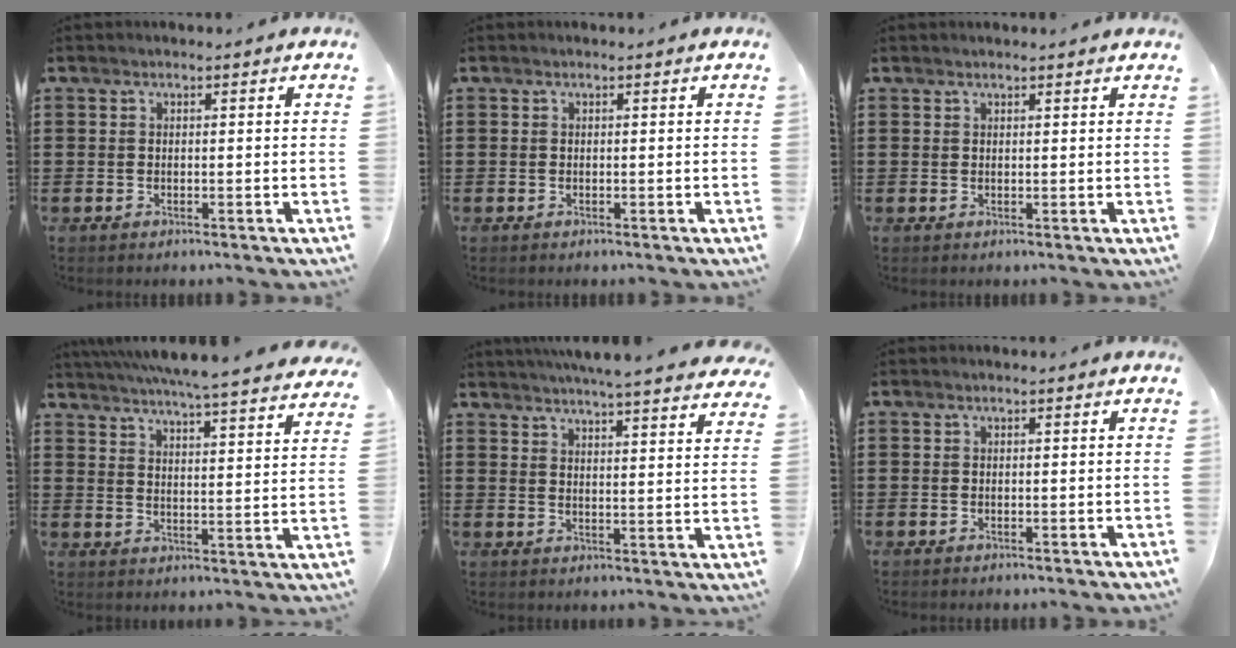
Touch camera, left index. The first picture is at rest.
{"total": 0.0}
{"total": 0.8, "force": [0.8, 0.0, 0.3], "torque": [-0.007, -0.001, 0.015]}
{"total": 5.9, "force": [5.5, -0.9, 1.9], "torque": [-0.061, -0.041, 0.091]}
{"total": 5.0, "force": [4.8, -0.4, 1.3], "torque": [-0.038, -0.030, 0.083]}
{"total": 0.0}